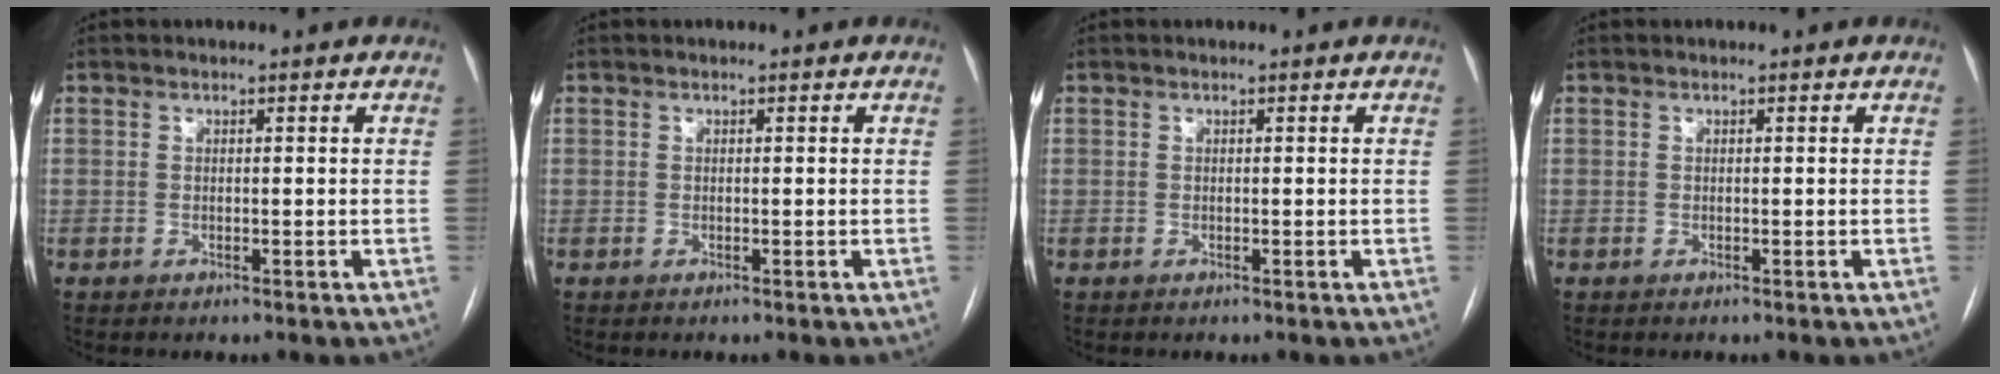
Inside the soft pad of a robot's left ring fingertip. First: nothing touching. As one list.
[{"total": 0.0}, {"total": 0.0}, {"total": 0.0}]